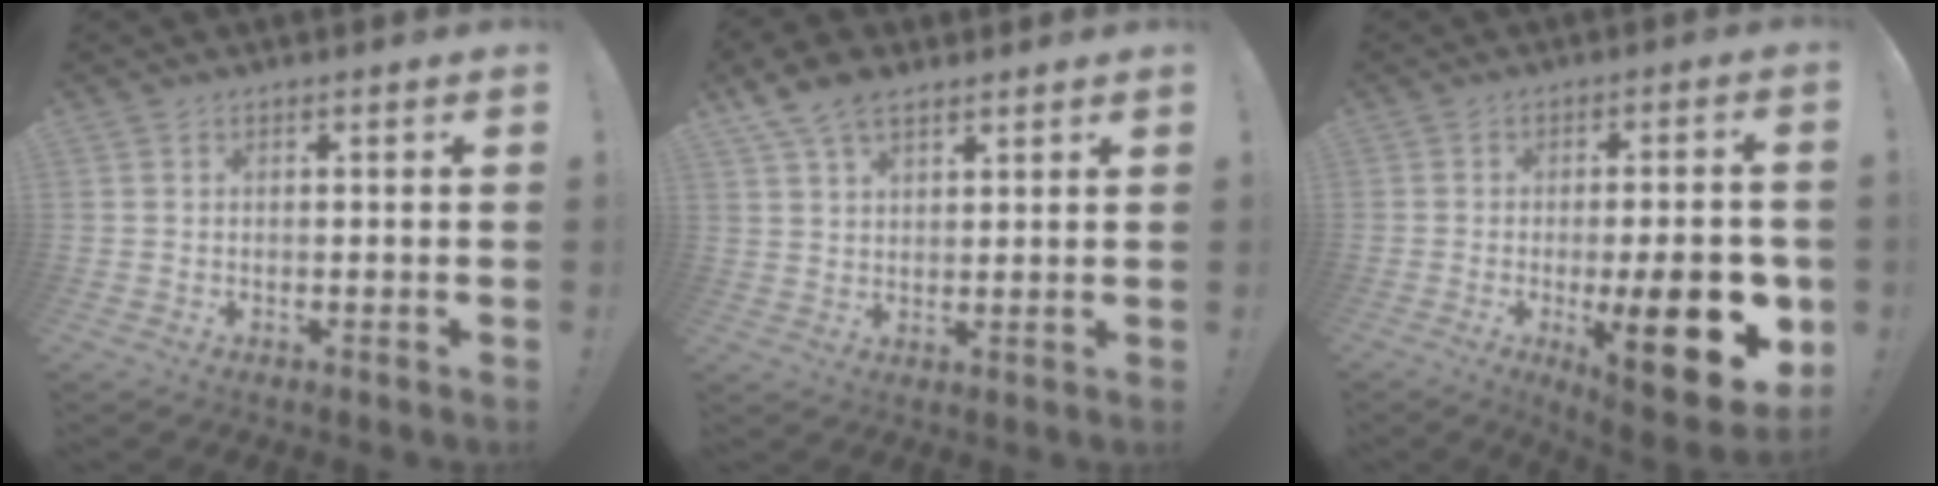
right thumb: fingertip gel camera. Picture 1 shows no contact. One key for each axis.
{"total": 8.2, "fx": 5.3, "fy": 4.2, "fz": 4.5, "tx": -0.089, "ty": -0.011, "tz": 0.105}
{"total": 20.8, "fx": -4.9, "fy": 6.3, "fz": 19.2, "tx": -0.255, "ty": 0.006, "tz": -0.061}